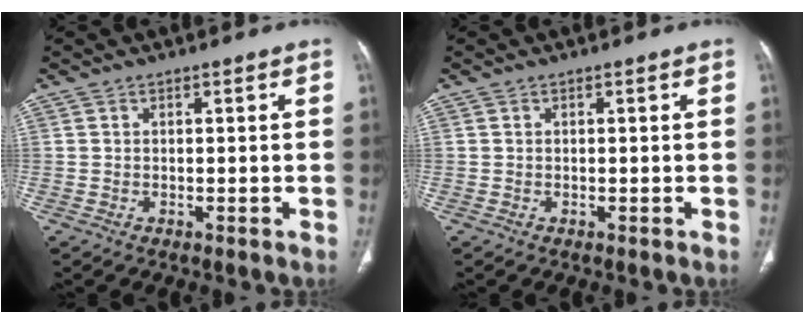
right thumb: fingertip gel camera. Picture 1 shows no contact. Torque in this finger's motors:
{"motor_torque": [0.10, 0.14, -0.10, 0.09, 0.02]}